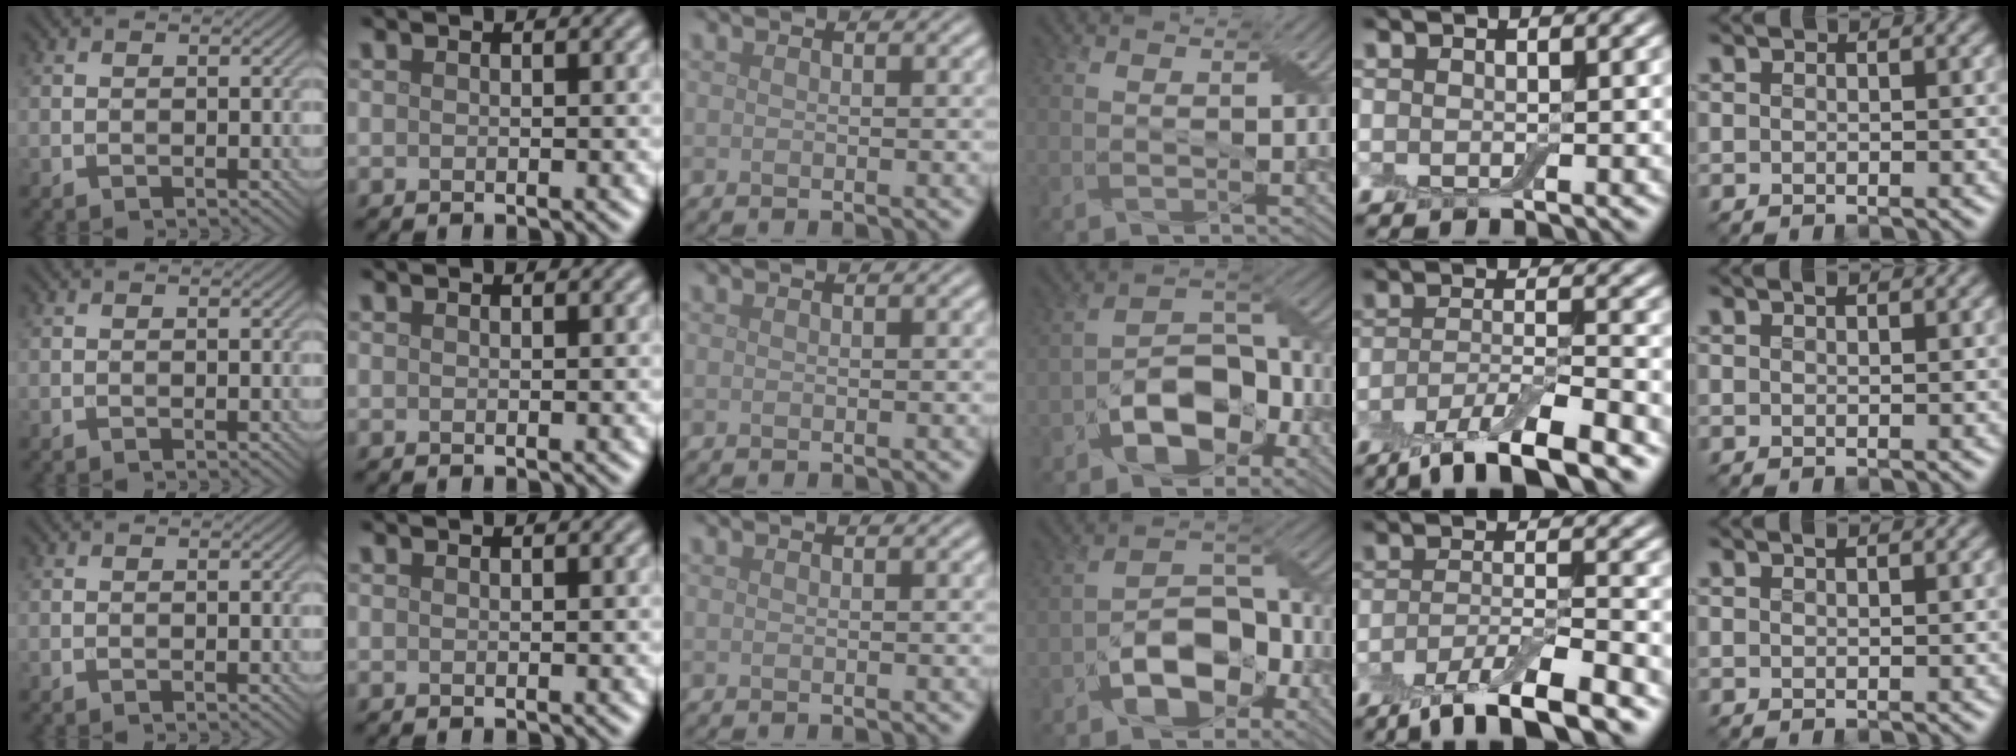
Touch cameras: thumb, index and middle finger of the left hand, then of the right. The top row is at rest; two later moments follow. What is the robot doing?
{"motion": "peel", "object": "bubble wrap"}